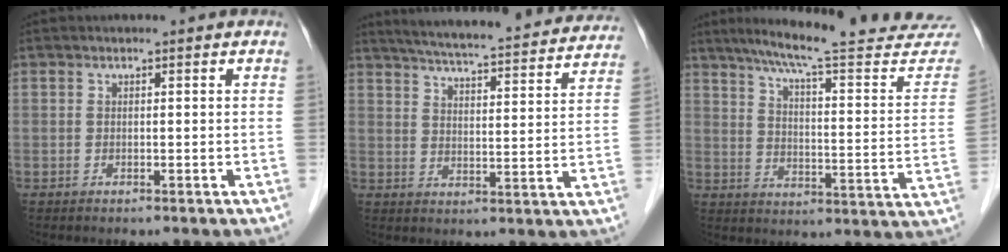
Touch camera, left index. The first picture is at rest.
{"total": 25.8, "force": [23.7, 3.1, 9.7], "torque": [-0.152, -0.022, 0.299]}
{"total": 26.8, "force": [24.2, 1.6, 11.4], "torque": [-0.161, -0.075, 0.303]}